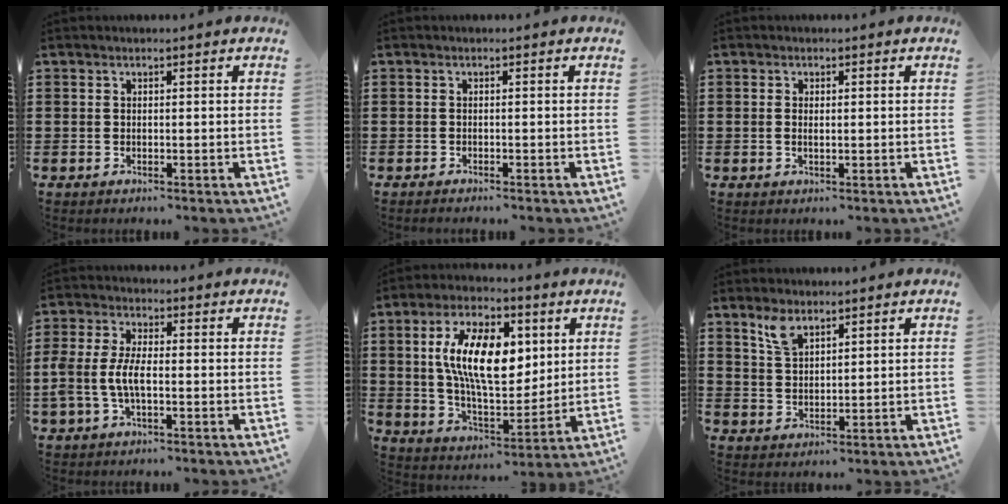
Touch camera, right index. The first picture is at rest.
{"total": 0.7, "force": [-0.7, 0.0, 0.0], "torque": [-0.001, -0.003, -0.015]}
{"total": 1.1, "force": [0.0, 0.5, 1.0], "torque": [-0.021, 0.002, -0.001]}
{"total": 5.3, "force": [-1.3, 2.4, 4.6], "torque": [-0.124, -0.008, -0.037]}
{"total": 14.1, "force": [3.7, 6.9, 11.8], "torque": [-0.218, 0.015, 0.067]}
{"total": 4.1, "force": [2.9, 1.7, 2.3], "torque": [-0.054, 0.002, 0.054]}